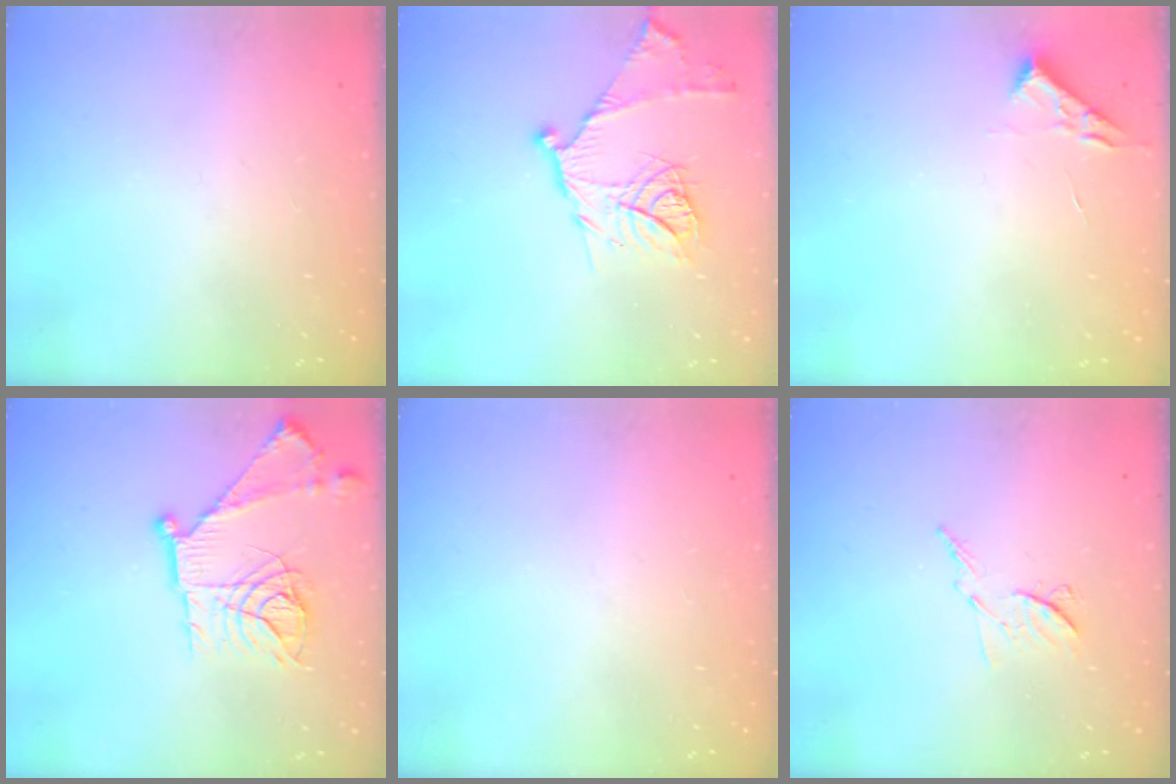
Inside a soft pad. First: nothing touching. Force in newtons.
{"total": 15.0, "press": 14.9, "slide": 1.2}
{"total": 3.1, "press": 3.0, "slide": 0.4}
{"total": 18.7, "press": 18.6, "slide": 1.5}
{"total": 0.0}
{"total": 6.8, "press": 6.7, "slide": 0.8}